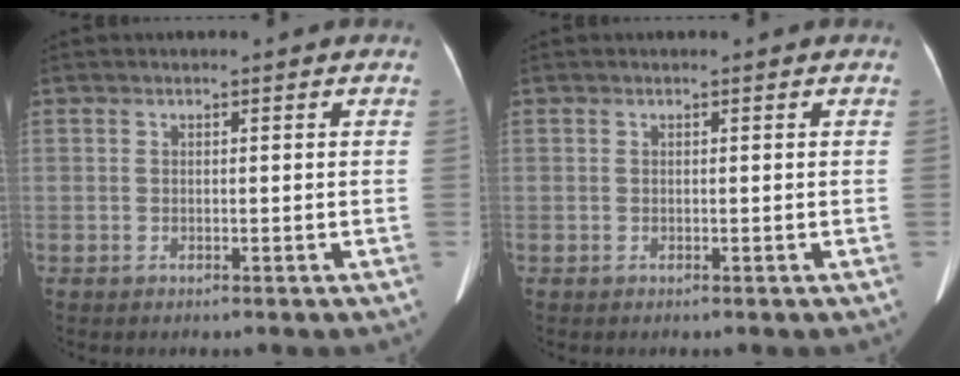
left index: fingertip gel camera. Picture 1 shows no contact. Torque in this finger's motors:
{"motor_torque": [0.00, 0.00, 0.00, 0.00]}